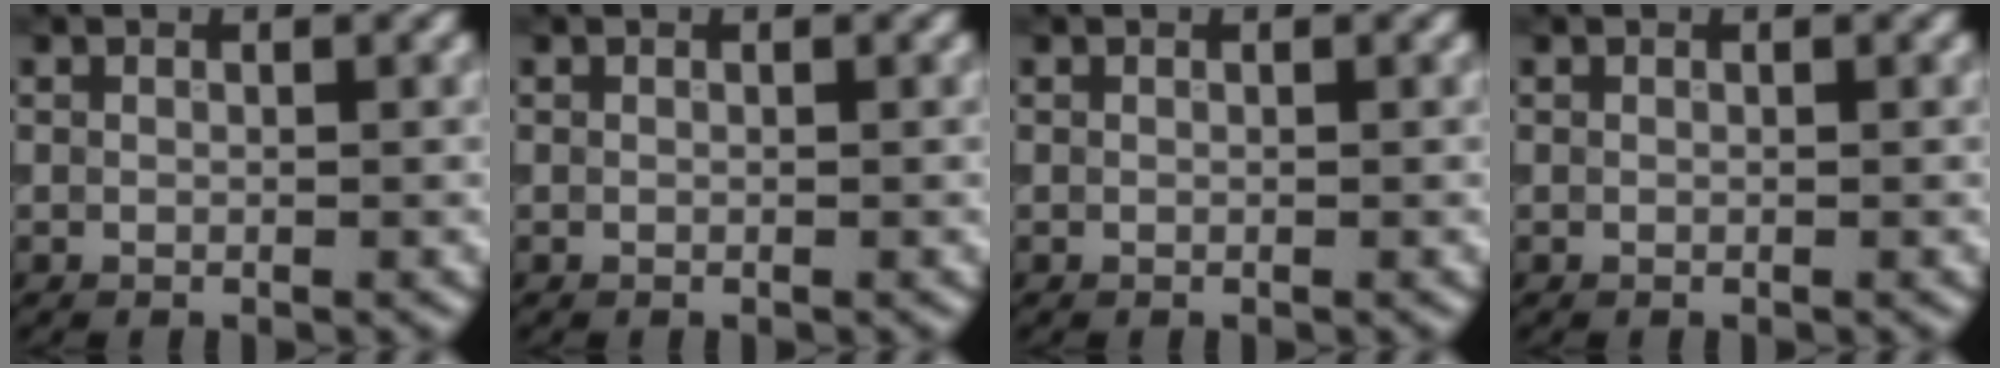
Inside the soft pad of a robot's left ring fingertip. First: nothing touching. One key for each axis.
{"total": 0.0}
{"total": 0.0}
{"total": 0.0}